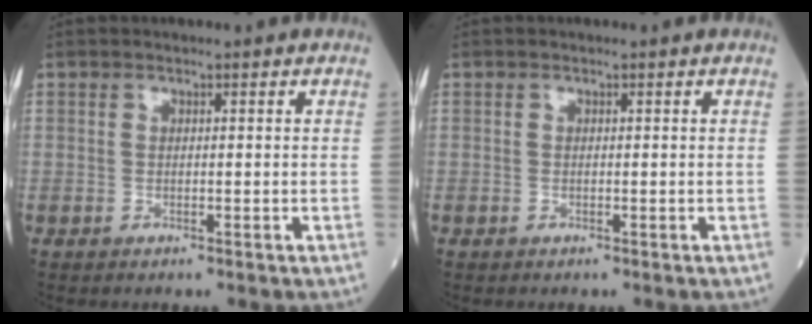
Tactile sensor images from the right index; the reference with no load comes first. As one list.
[{"total": 0.0}]